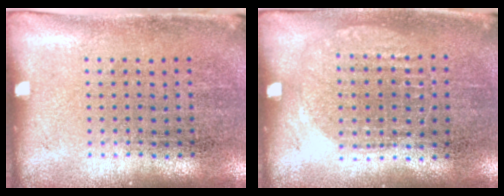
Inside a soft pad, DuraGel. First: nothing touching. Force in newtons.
{"total": 1.0, "press": 0.9, "slide": 0.4}